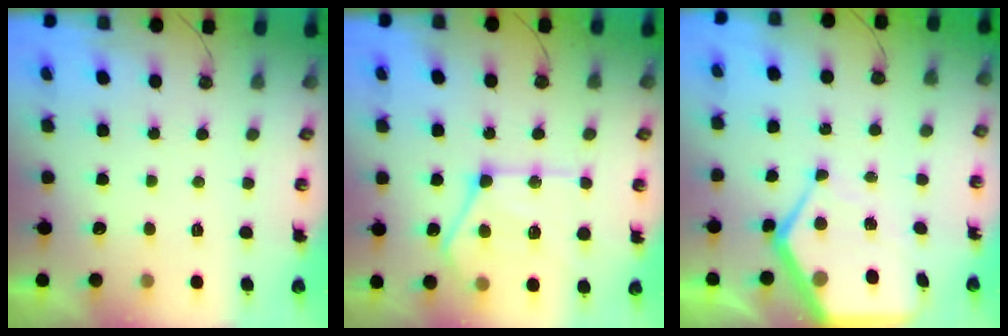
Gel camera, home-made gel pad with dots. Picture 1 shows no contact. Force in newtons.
{"total": 19.9, "press": 19.8, "slide": 1.5}
{"total": 10.8, "press": 10.8, "slide": 0.9}